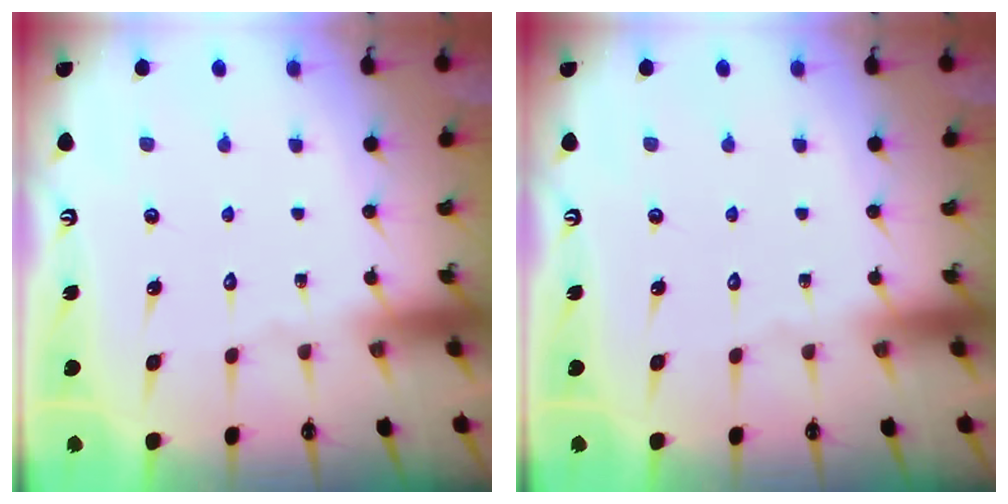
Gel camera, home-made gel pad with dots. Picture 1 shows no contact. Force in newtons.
{"total": 0.0}